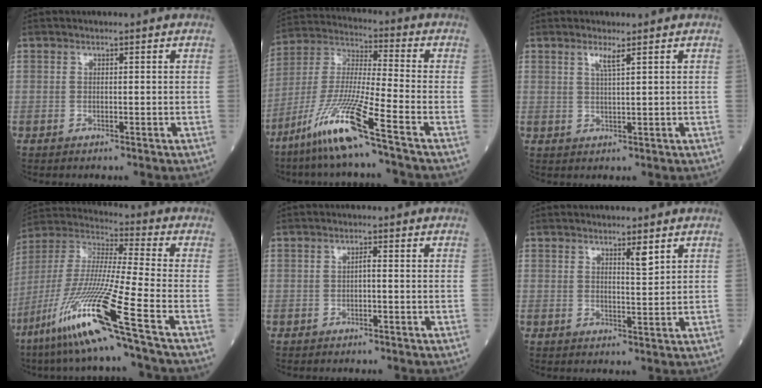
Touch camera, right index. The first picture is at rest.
{"total": 14.0, "force": [-8.6, -1.2, 10.9], "torque": [-0.233, -0.035, -0.170]}
{"total": 1.9, "force": [1.2, -0.3, 1.5], "torque": [-0.033, -0.003, 0.024]}
{"total": 20.0, "force": [-11.0, -1.6, 16.7], "torque": [-0.373, -0.053, -0.217]}
{"total": 0.8, "force": [-0.2, 0.1, 0.8], "torque": [-0.013, 0.002, -0.005]}
{"total": 2.4, "force": [1.5, 0.2, 1.8], "torque": [-0.033, -0.005, 0.025]}